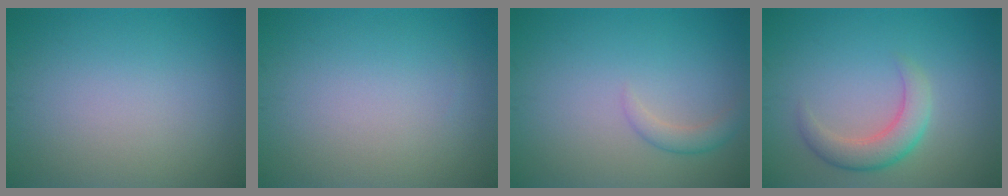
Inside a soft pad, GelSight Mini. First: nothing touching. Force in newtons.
{"total": 0.0}
{"total": 1.6, "press": 1.6, "slide": 0.0}
{"total": 3.3, "press": 3.3, "slide": 0.1}